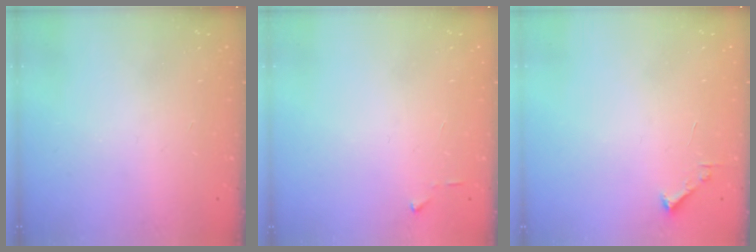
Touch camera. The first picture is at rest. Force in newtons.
{"total": 3.0, "press": 2.9, "slide": 0.4}
{"total": 1.7, "press": 1.7, "slide": 0.2}